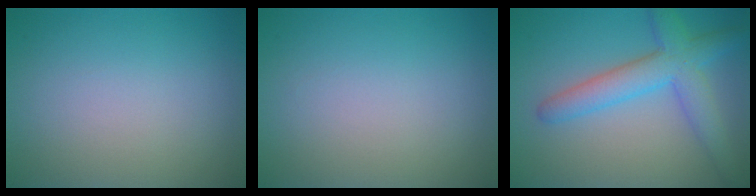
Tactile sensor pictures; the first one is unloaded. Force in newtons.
{"total": 0.0}
{"total": 5.2, "press": 5.2, "slide": 0.1}